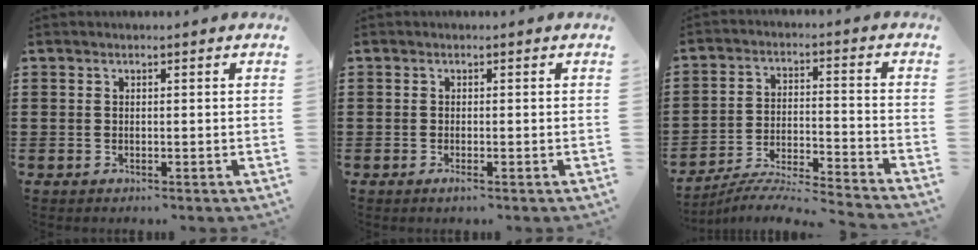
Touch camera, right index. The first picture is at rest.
{"total": 0.8, "force": [-0.4, 0.1, 0.6], "torque": [-0.011, -0.005, -0.007]}
{"total": 6.0, "force": [-5.7, -0.2, 1.7], "torque": [-0.038, -0.007, -0.116]}